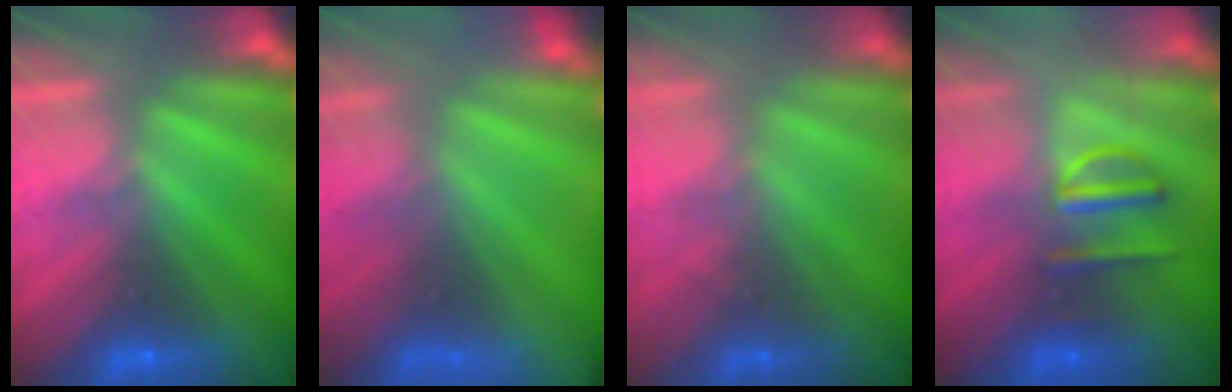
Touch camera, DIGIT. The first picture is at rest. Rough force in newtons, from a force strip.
{"total": 8.5}
{"total": 1.8}
{"total": 3.1}